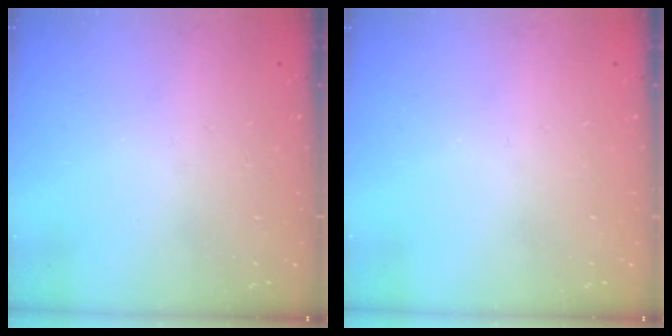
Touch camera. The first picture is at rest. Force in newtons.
{"total": 0.0}